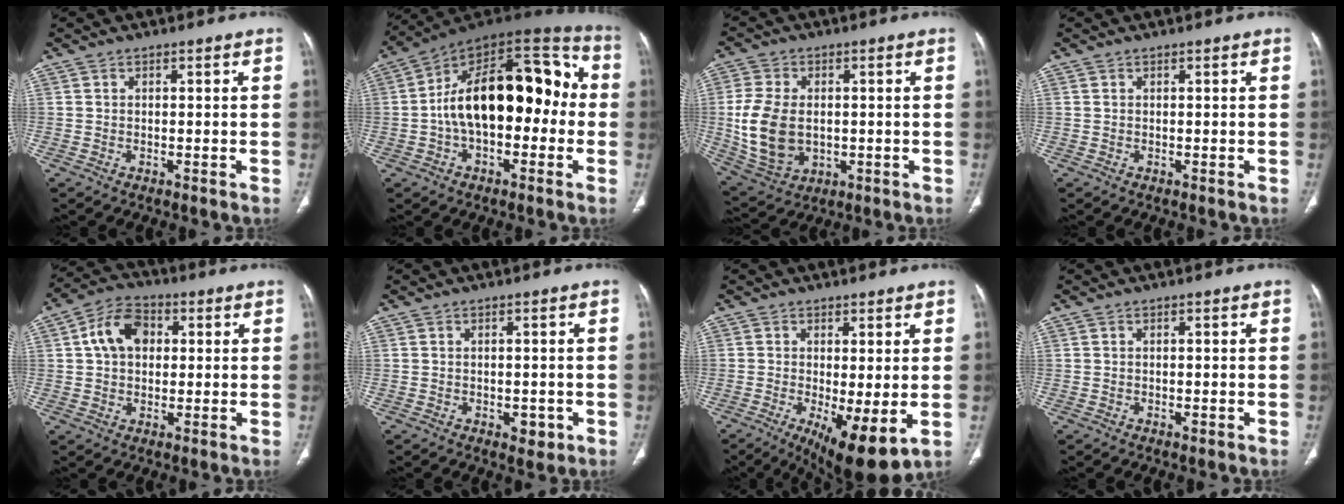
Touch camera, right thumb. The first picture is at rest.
{"total": 23.1, "force": [-0.8, 12.6, 19.4], "torque": [-0.280, 0.055, -0.022]}
{"total": 13.2, "force": [-0.4, 9.1, 9.6], "torque": [-0.188, -0.005, 0.010]}
{"total": 0.0}
{"total": 9.4, "force": [1.9, 6.7, 6.3], "torque": [-0.097, 0.015, 0.028]}
{"total": 2.9, "force": [-1.0, 1.8, 2.0], "torque": [-0.015, 0.004, -0.005]}
{"total": 10.6, "force": [-2.6, 3.3, 9.8], "torque": [-0.156, -0.024, -0.030]}
{"total": 0.6, "force": [-0.2, 0.3, 0.4], "torque": [-0.009, 0.000, -0.002]}